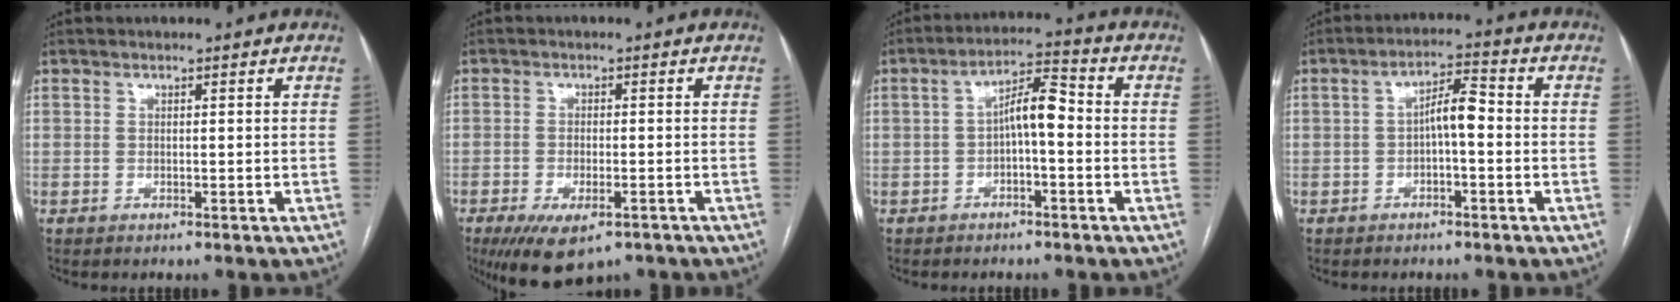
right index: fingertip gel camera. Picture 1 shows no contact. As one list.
[{"total": 8.4, "force": [-5.3, 3.3, 5.6], "torque": [-0.094, -0.014, -0.077]}, {"total": 6.1, "force": [-0.6, 1.6, 5.8], "torque": [-0.100, 0.027, -0.012]}, {"total": 4.8, "force": [-0.6, 1.2, 4.6], "torque": [-0.077, 0.020, -0.009]}]